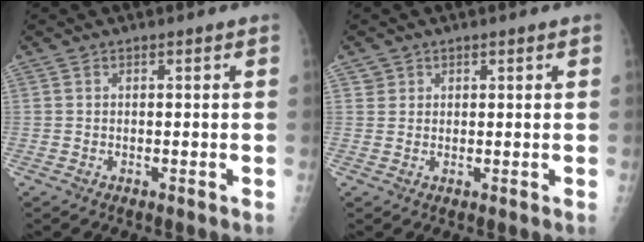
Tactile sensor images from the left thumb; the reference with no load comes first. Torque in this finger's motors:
{"motor_torque": [-0.39, -0.29, 0.15, 0.02, 0.00]}